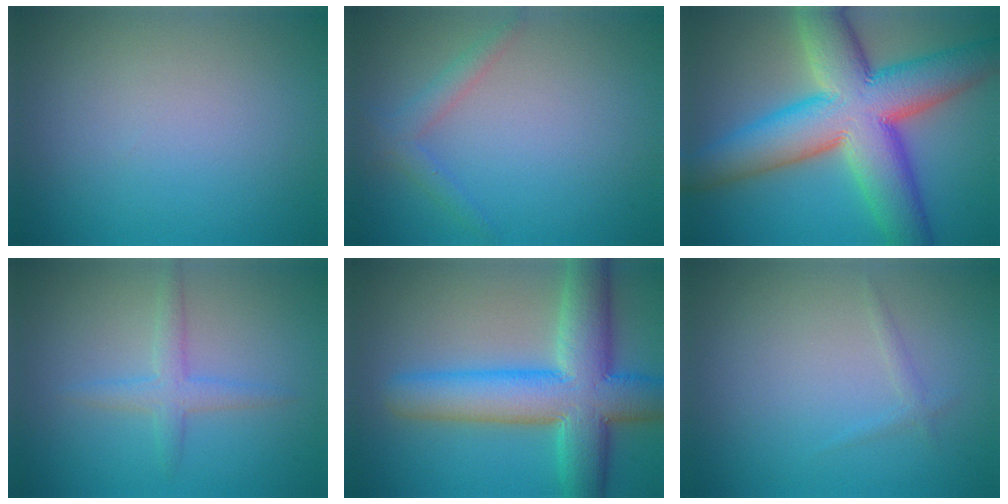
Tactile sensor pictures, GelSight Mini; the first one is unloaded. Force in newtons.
{"total": 1.8, "press": 1.8, "slide": 0.1}
{"total": 13.5, "press": 13.5, "slide": 0.6}
{"total": 2.0, "press": 2.0, "slide": 0.1}
{"total": 10.0, "press": 10.0, "slide": 0.5}
{"total": 0.8, "press": 0.8, "slide": 0.1}